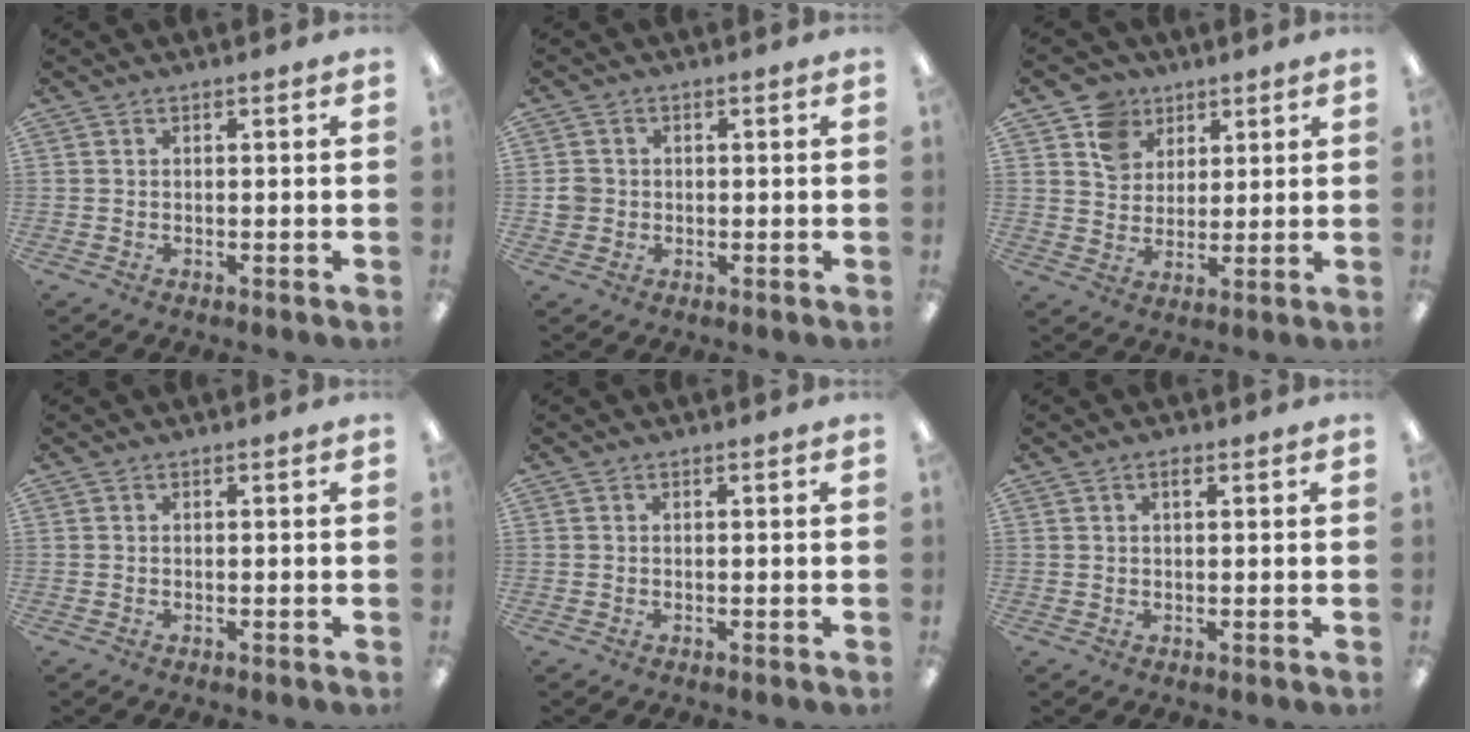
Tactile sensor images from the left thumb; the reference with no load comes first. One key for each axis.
{"total": 2.8, "fx": -0.2, "fy": 2.7, "fz": 0.5, "tx": -0.011, "ty": 0.005, "tz": -0.006}
{"total": 8.5, "fx": 5.0, "fy": 6.7, "fz": 1.6, "tx": -0.033, "ty": -0.018, "tz": 0.093}
{"total": 0.0}
{"total": 0.0}
{"total": 1.3, "fx": 0.8, "fy": 0.5, "fz": 1.0, "tx": -0.014, "ty": 0.000, "tz": 0.012}